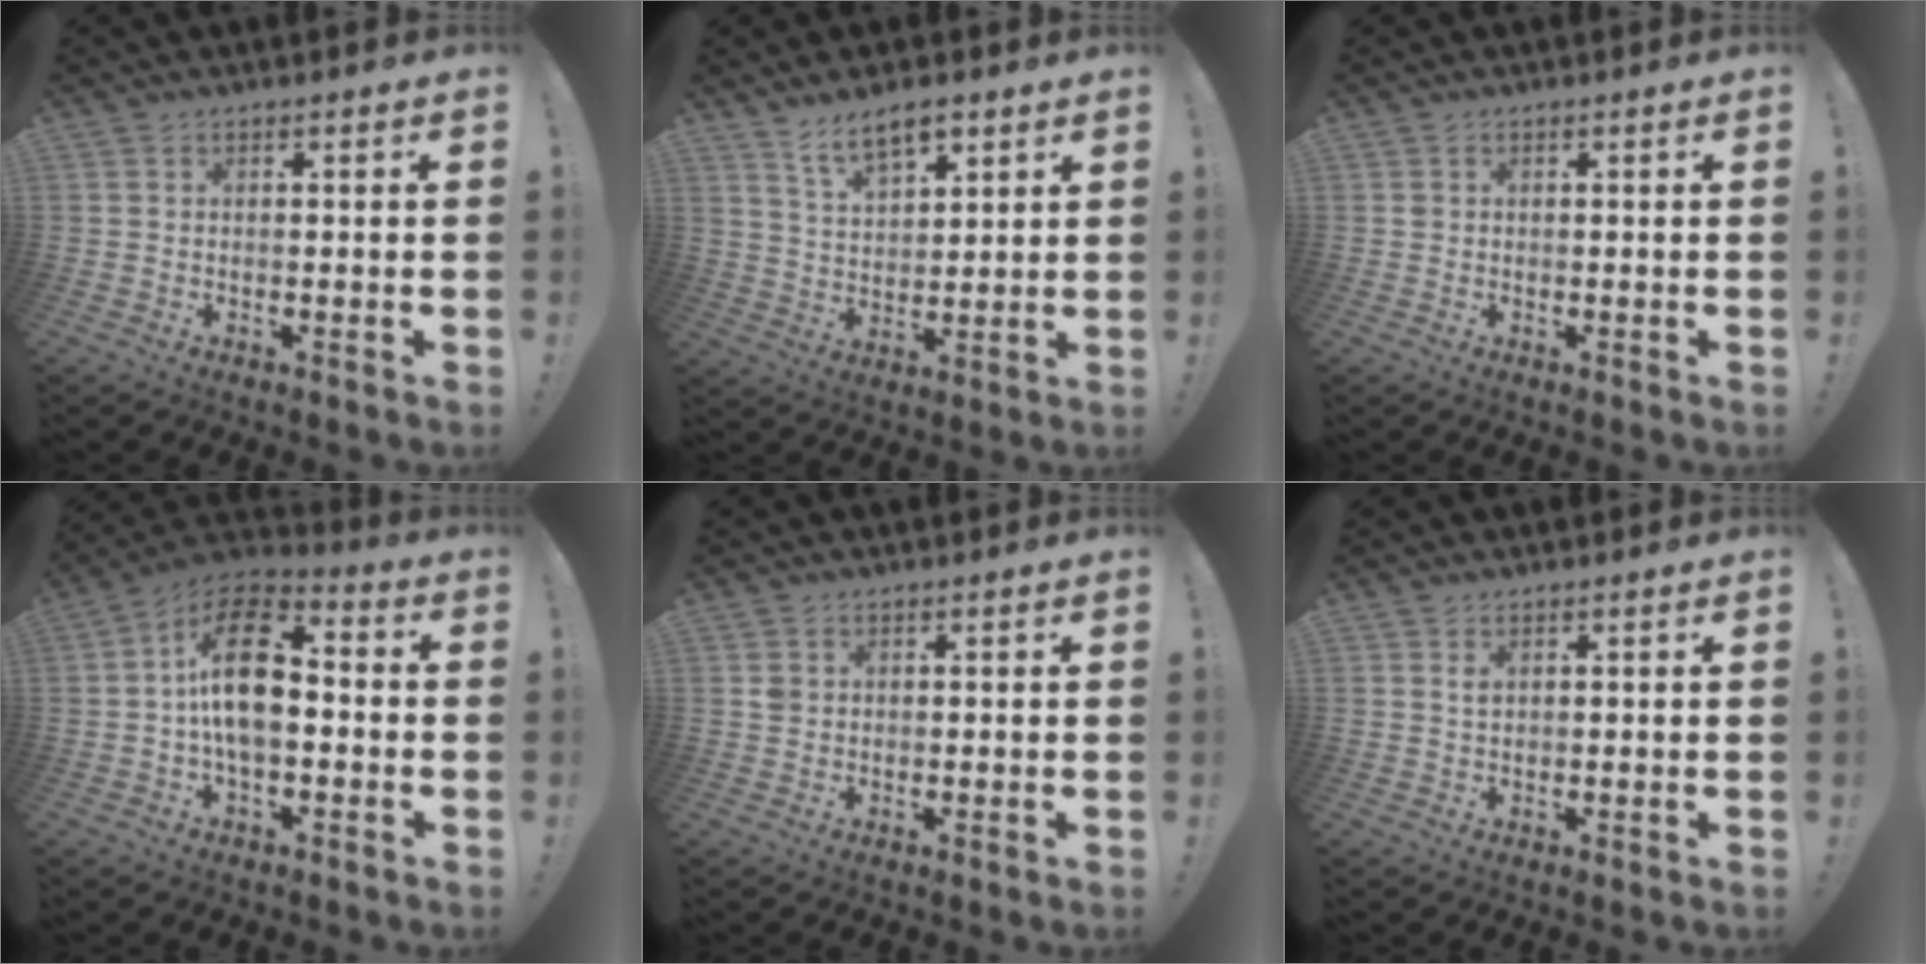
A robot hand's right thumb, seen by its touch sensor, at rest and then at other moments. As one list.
[{"total": 8.9, "force": [6.1, 4.2, 4.8], "torque": [-0.075, -0.027, 0.114]}, {"total": 0.7, "force": [0.2, 0.6, 0.1], "torque": [0.004, 0.000, 0.002]}, {"total": 16.8, "force": [0.0, 10.0, 13.5], "torque": [-0.227, 0.013, -0.001]}, {"total": 1.7, "force": [0.5, 1.5, 0.8], "torque": [-0.009, 0.001, 0.010]}, {"total": 1.1, "force": [0.5, 0.5, 0.8], "torque": [-0.009, -0.002, 0.008]}]